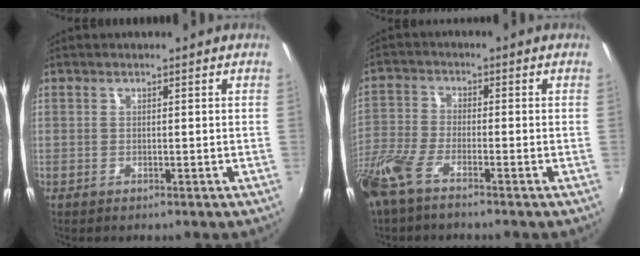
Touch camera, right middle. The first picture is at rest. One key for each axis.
{"total": 9.4, "fx": -6.8, "fy": 2.3, "fz": 6.1, "tx": -0.152, "ty": -0.019, "tz": -0.144}